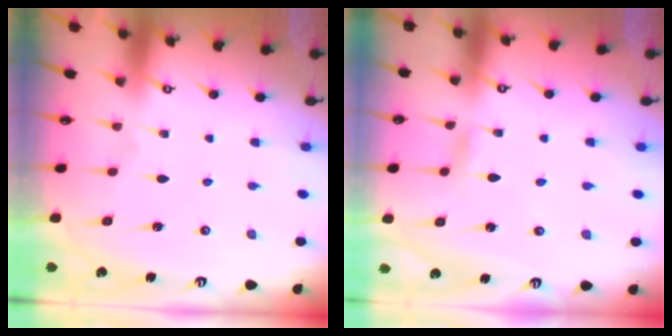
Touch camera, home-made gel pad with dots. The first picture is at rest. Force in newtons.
{"total": 1.6, "press": 1.6, "slide": 0.2}